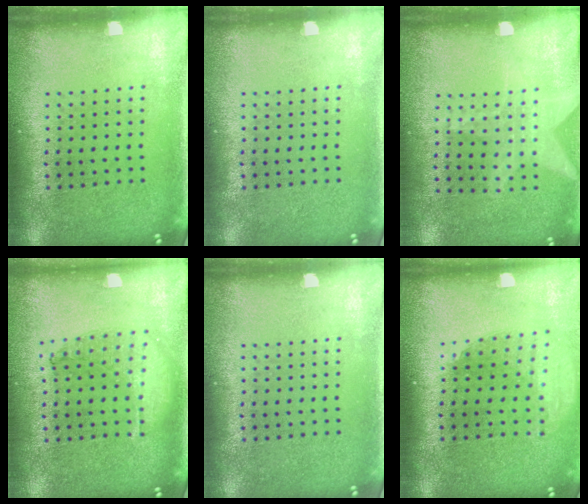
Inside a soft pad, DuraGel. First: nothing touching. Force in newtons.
{"total": 0.0}
{"total": 1.1, "press": 0.9, "slide": 0.7}
{"total": 1.0, "press": 0.9, "slide": 0.3}
{"total": 0.0}
{"total": 1.9, "press": 1.5, "slide": 1.1}